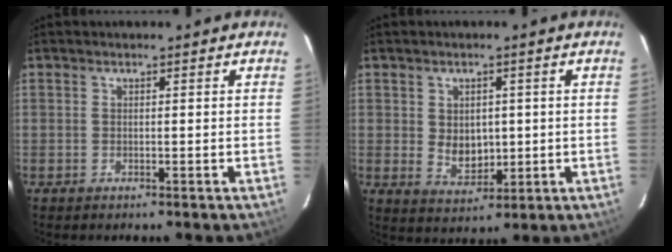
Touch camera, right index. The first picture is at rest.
{"total": 6.1, "force": [0.2, 4.6, 4.0], "torque": [-0.068, -0.003, 0.016]}